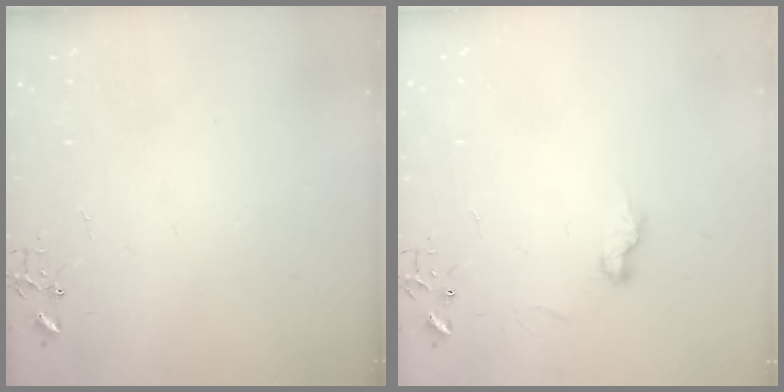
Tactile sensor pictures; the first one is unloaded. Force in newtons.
{"total": 6.7, "press": 6.7, "slide": 0.4}